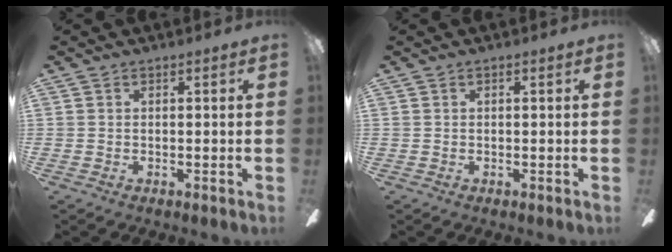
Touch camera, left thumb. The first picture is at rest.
{"total": 0.0}